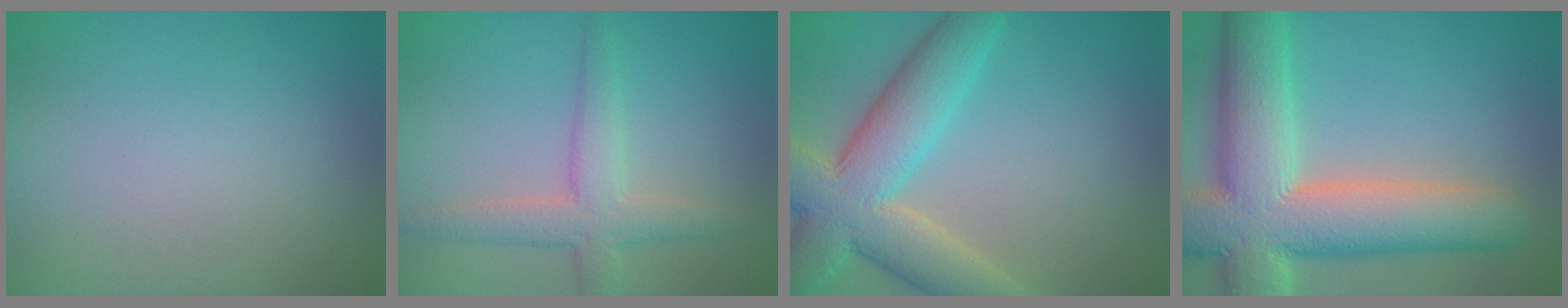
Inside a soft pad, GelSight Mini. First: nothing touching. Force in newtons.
{"total": 3.7, "press": 3.7, "slide": 0.2}
{"total": 8.6, "press": 8.6, "slide": 0.5}
{"total": 13.2, "press": 13.2, "slide": 1.4}